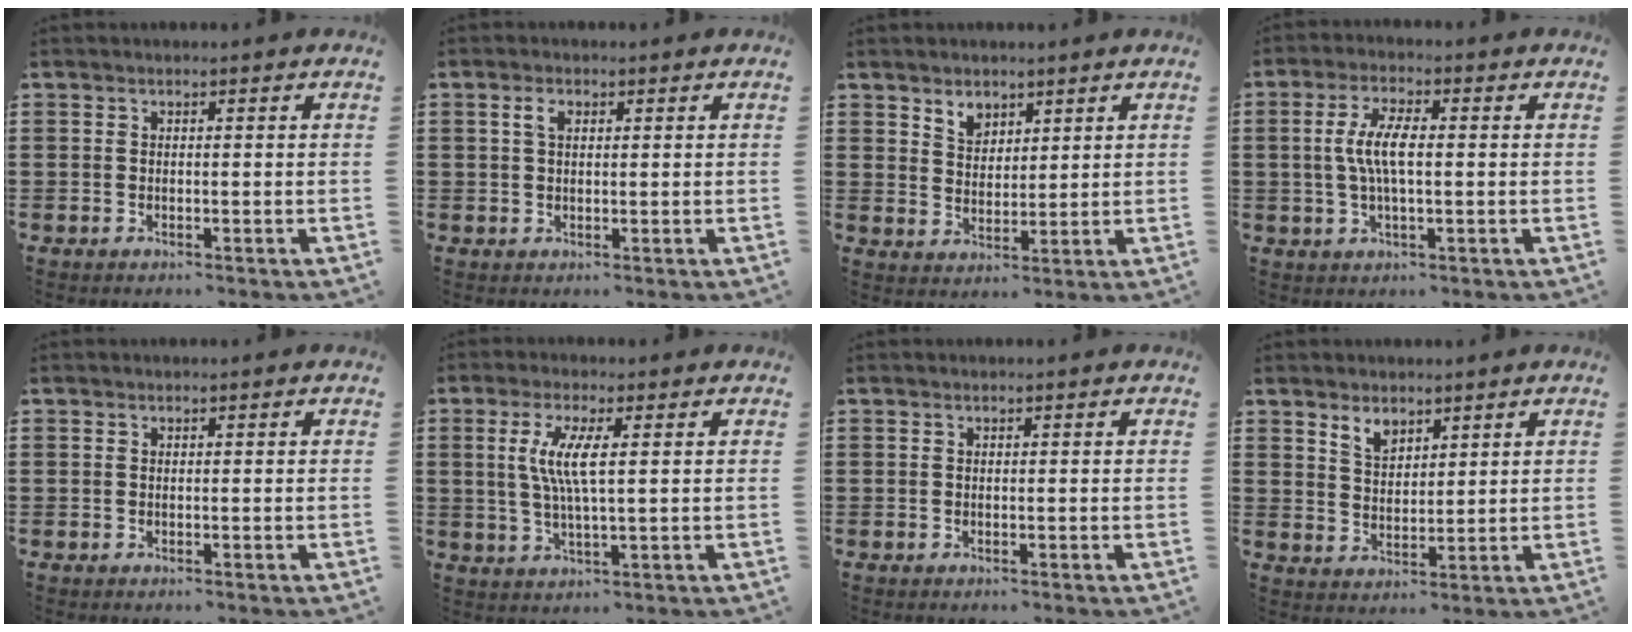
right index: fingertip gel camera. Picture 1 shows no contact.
{"total": 2.1, "force": [0.8, 1.2, 1.6], "torque": [-0.035, 0.007, 0.013]}
{"total": 3.5, "force": [2.6, 2.3, 0.6], "torque": [-0.022, 0.007, 0.049]}
{"total": 6.3, "force": [0.1, 2.0, 5.9], "torque": [-0.122, 0.002, -0.006]}
{"total": 0.0}
{"total": 6.1, "force": [1.2, 0.9, 5.9], "torque": [-0.130, -0.007, 0.013]}
{"total": 0.0}
{"total": 3.5, "force": [2.8, 1.8, 1.3], "torque": [-0.033, 0.004, 0.053]}